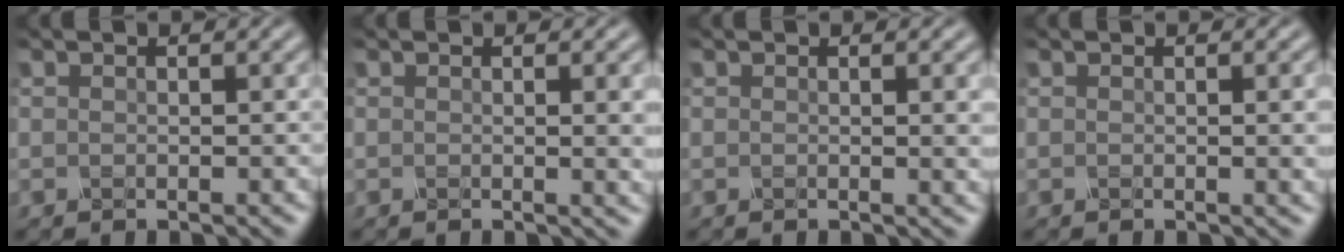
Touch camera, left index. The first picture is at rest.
{"total": 3.8, "force": [0.4, 1.3, 3.5], "torque": [-0.028, 0.004, 0.005]}
{"total": 2.7, "force": [0.4, 0.9, 2.5], "torque": [-0.018, 0.002, 0.002]}
{"total": 3.0, "force": [0.2, 1.0, 2.8], "torque": [-0.022, 0.005, -0.001]}